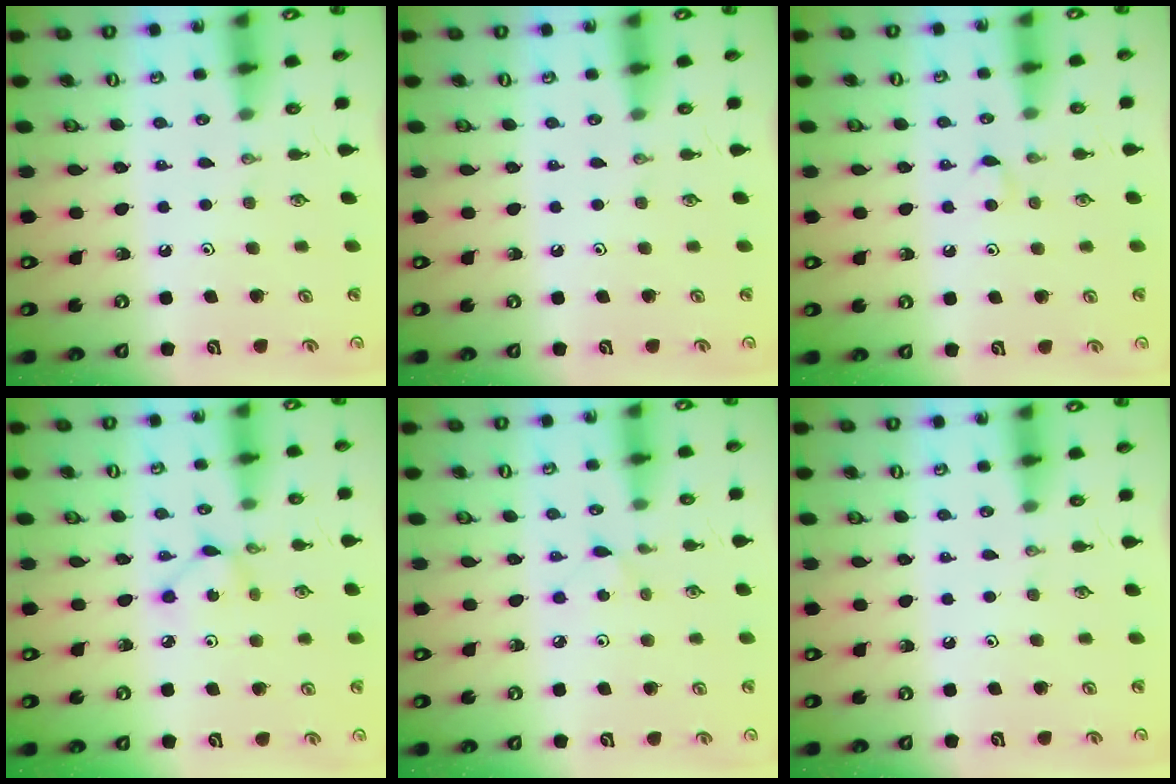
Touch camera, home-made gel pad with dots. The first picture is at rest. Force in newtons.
{"total": 0.0}
{"total": 3.4, "press": 3.4, "slide": 0.5}
{"total": 2.4, "press": 2.4, "slide": 0.1}
{"total": 2.7, "press": 2.7, "slide": 0.4}
{"total": 0.0}